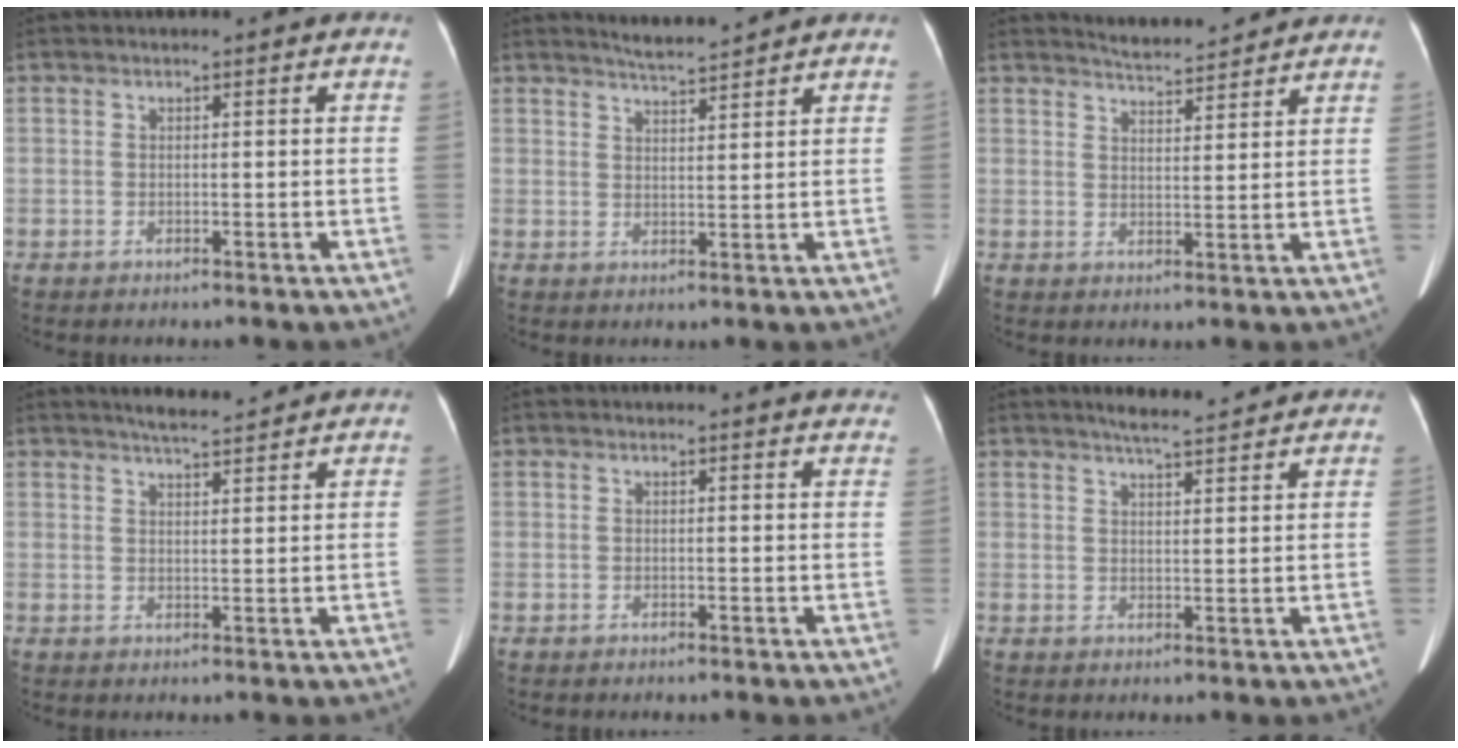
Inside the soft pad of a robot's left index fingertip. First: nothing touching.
{"total": 4.1, "force": [4.0, -0.4, 0.8], "torque": [-0.021, 0.001, 0.068]}
{"total": 6.6, "force": [6.4, 0.6, 1.3], "torque": [-0.031, 0.013, 0.092]}
{"total": 6.1, "force": [5.6, 0.4, 2.2], "torque": [-0.042, 0.012, 0.084]}
{"total": 7.5, "force": [7.3, 1.2, 1.3], "torque": [0.003, -0.005, 0.051]}
{"total": 7.2, "force": [6.6, 0.7, 2.9], "torque": [-0.050, 0.015, 0.091]}